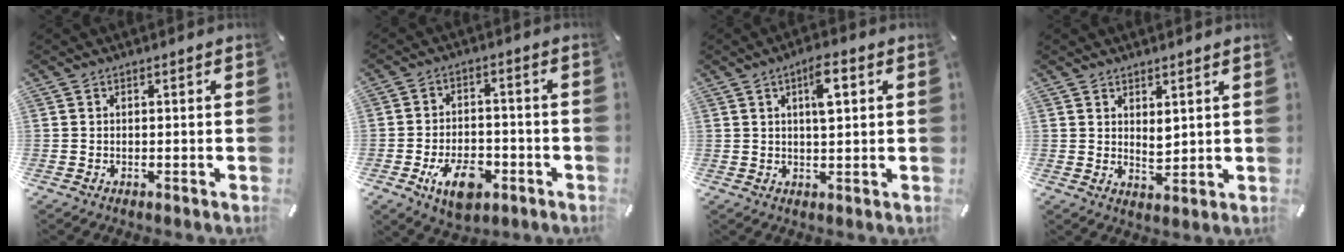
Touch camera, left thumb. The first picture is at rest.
{"total": 10.2, "force": [-4.6, 5.9, 6.9], "torque": [-0.117, 0.011, -0.080]}
{"total": 6.1, "force": [2.2, 1.9, 5.3], "torque": [-0.086, -0.002, 0.031]}
{"total": 3.3, "force": [2.3, 1.7, 1.6], "torque": [-0.020, -0.015, 0.039]}